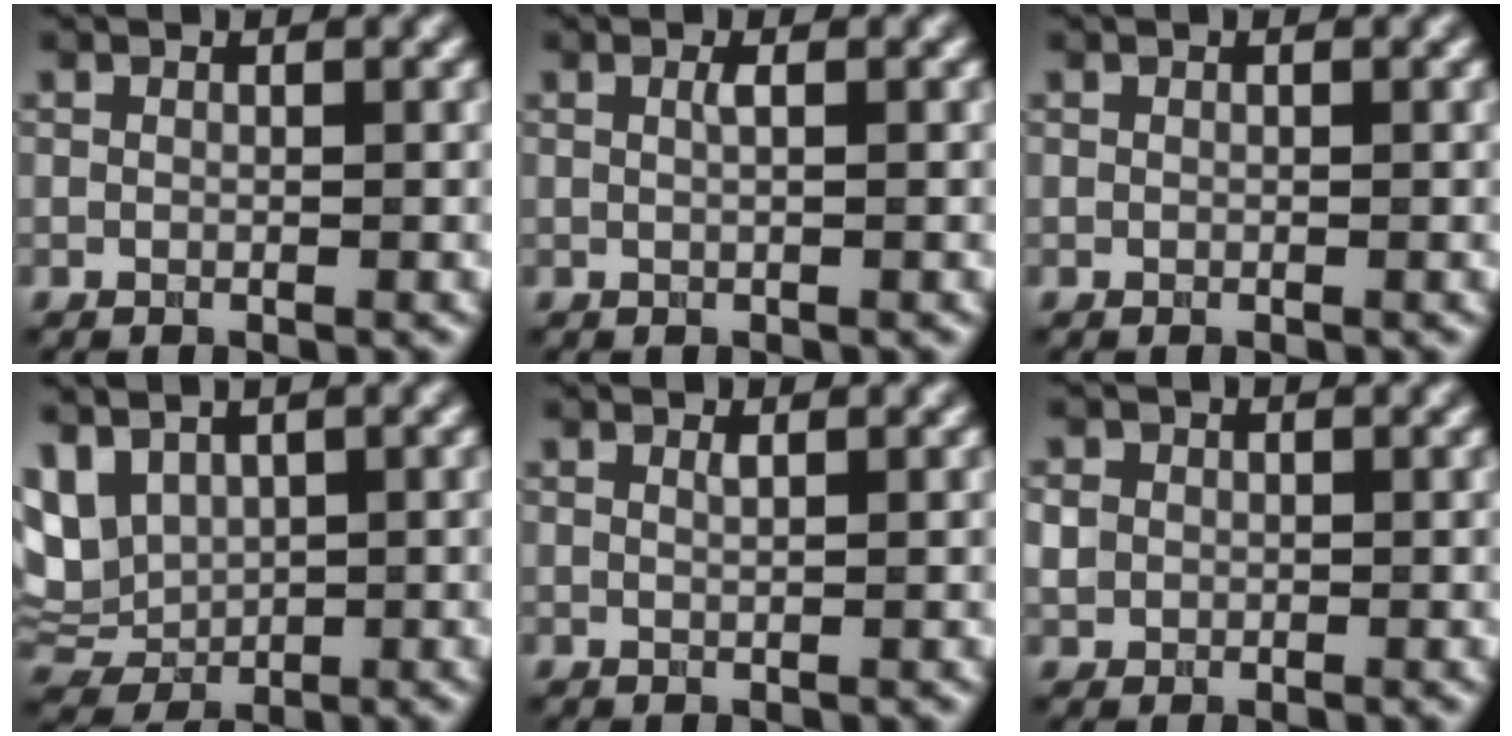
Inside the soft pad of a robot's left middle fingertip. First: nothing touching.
{"total": 0.9, "force": [0.0, 0.2, 0.9], "torque": [-0.013, 0.004, 0.000]}
{"total": 0.0}
{"total": 5.8, "force": [2.1, 3.7, 4.0], "torque": [-0.097, 0.002, 0.047]}
{"total": 0.6, "force": [0.2, 0.2, 0.5], "torque": [-0.004, -0.001, 0.005]}
{"total": 1.3, "force": [-0.1, 1.3, 0.4], "torque": [-0.005, -0.001, -0.001]}